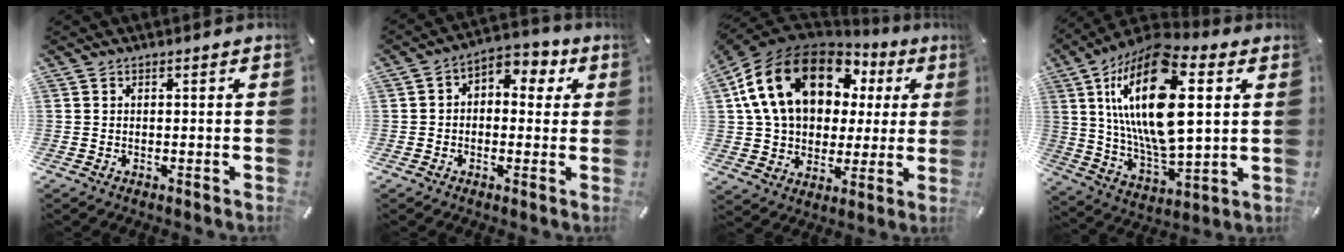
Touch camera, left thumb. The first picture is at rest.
{"total": 4.8, "force": [-0.3, 4.0, 2.7], "torque": [-0.035, 0.006, -0.012]}
{"total": 21.2, "force": [7.5, 15.2, 12.7], "torque": [-0.260, -0.015, 0.133]}
{"total": 24.5, "force": [7.5, 12.2, 19.8], "torque": [-0.411, -0.023, 0.122]}